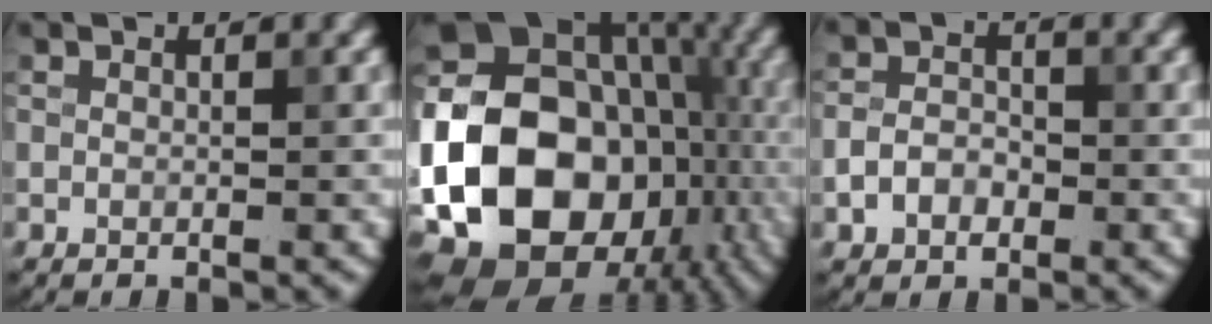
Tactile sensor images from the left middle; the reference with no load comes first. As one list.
[{"total": 21.7, "force": [-5.1, 16.7, 12.9], "torque": [-0.245, 0.001, -0.089]}, {"total": 2.6, "force": [-1.1, 1.9, 1.5], "torque": [-0.028, 0.005, -0.024]}]